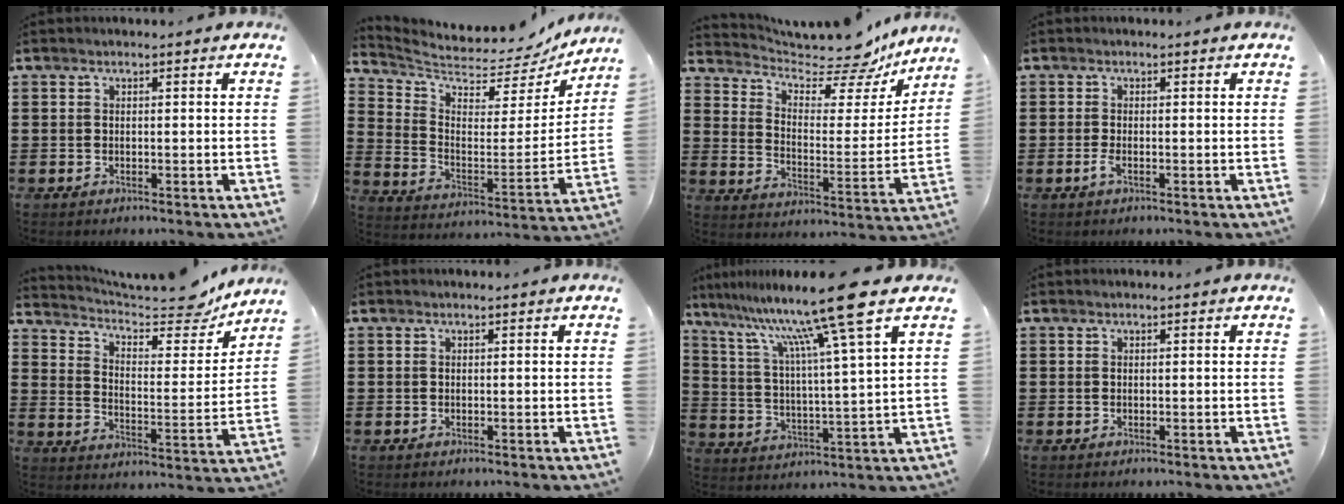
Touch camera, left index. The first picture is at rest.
{"total": 4.8, "force": [4.5, 1.1, 1.3], "torque": [-0.055, -0.049, 0.072]}
{"total": 8.8, "force": [7.6, 2.5, 3.6], "torque": [-0.074, -0.061, 0.125]}
{"total": 1.4, "force": [-0.6, 0.2, 1.3], "torque": [-0.039, -0.008, -0.014]}
{"total": 9.2, "force": [8.1, 2.0, 3.9], "torque": [-0.077, -0.062, 0.133]}
{"total": 0.0}
{"total": 13.7, "force": [9.8, -0.9, 9.5], "torque": [-0.194, -0.061, 0.147]}
{"total": 0.0}